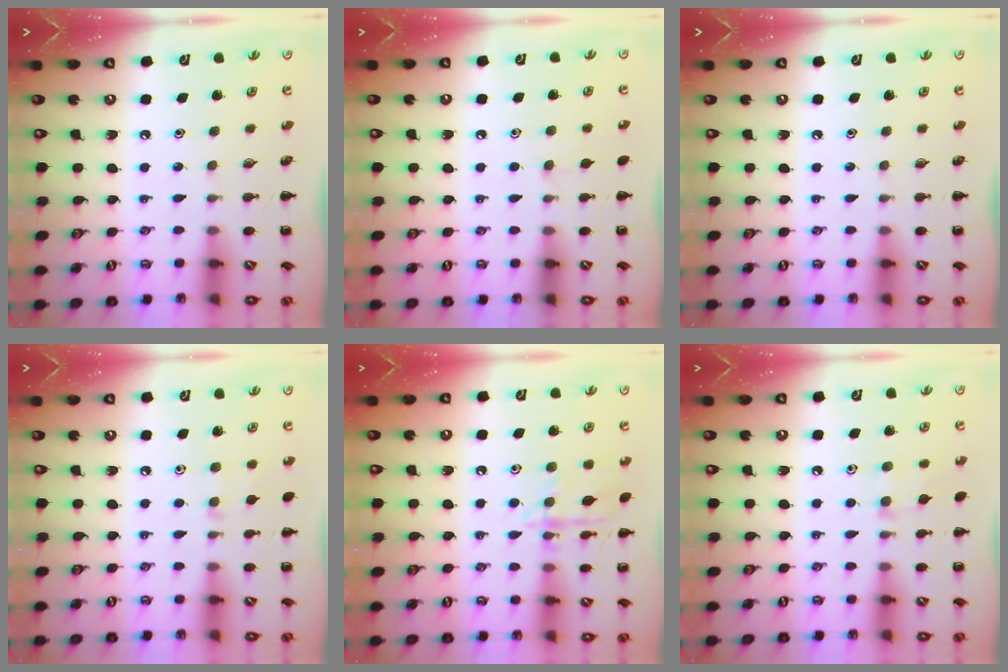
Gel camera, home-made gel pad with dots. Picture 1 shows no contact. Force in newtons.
{"total": 2.8, "press": 2.5, "slide": 1.3}
{"total": 0.0}
{"total": 5.7, "press": 5.5, "slide": 1.7}
{"total": 10.6, "press": 10.6, "slide": 0.7}
{"total": 6.8, "press": 6.3, "slide": 2.5}